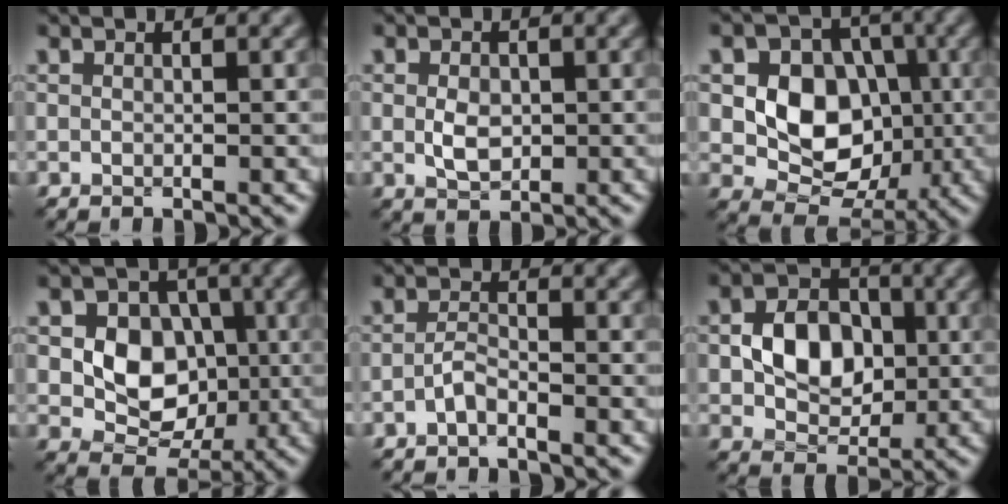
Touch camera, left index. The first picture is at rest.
{"total": 2.3, "force": [-0.1, 1.5, 1.7], "torque": [-0.035, -0.001, -0.004]}
{"total": 8.3, "force": [-0.1, 6.7, 5.0], "torque": [-0.071, 0.003, -0.016]}
{"total": 7.0, "force": [-0.1, 5.6, 4.3], "torque": [-0.062, 0.004, -0.010]}
{"total": 1.5, "force": [-1.1, 0.2, 0.9], "torque": [-0.025, 0.005, -0.028]}
{"total": 5.5, "force": [-0.1, 4.2, 3.6], "torque": [-0.064, 0.002, -0.007]}